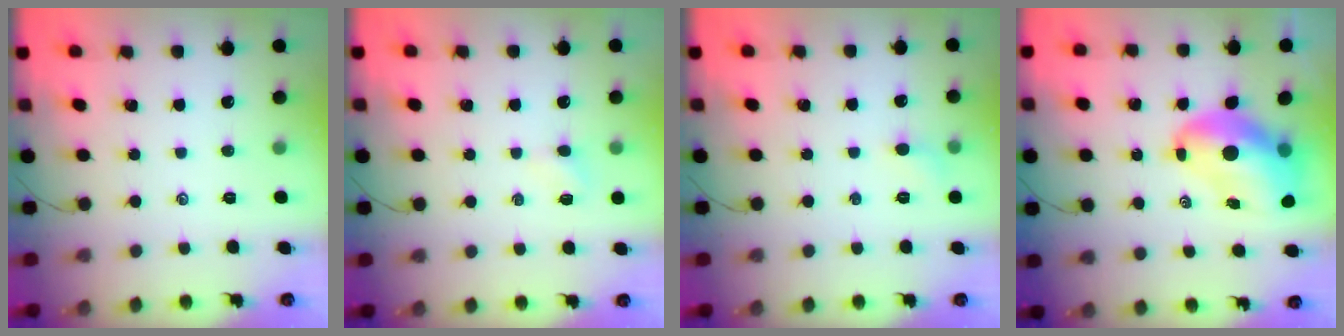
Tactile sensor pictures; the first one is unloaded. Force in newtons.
{"total": 2.6, "press": 2.5, "slide": 0.9}
{"total": 3.5, "press": 3.3, "slide": 1.2}
{"total": 11.0, "press": 10.5, "slide": 3.2}